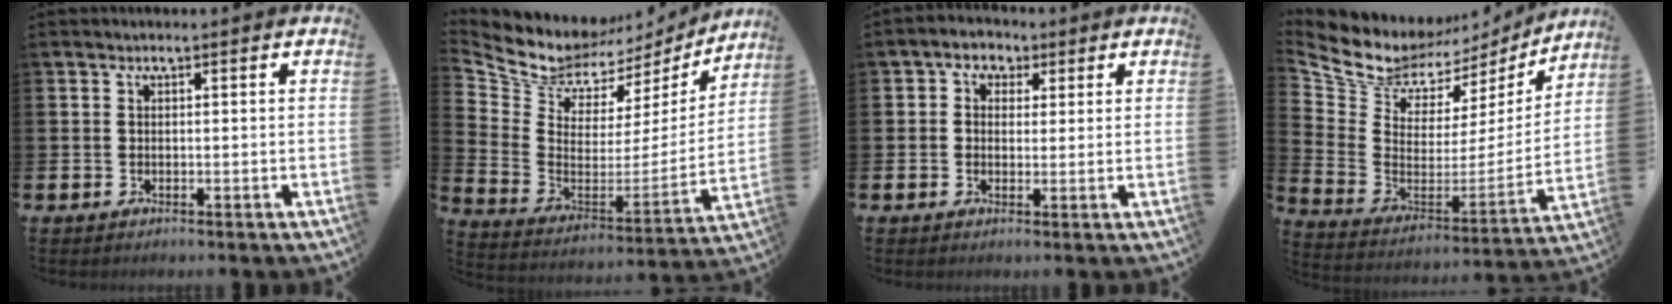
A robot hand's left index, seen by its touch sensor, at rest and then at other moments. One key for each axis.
{"total": 7.8, "fx": 7.1, "fy": 3.3, "fz": 0.9, "tx": -0.067, "ty": -0.059, "tz": 0.121}
{"total": 2.7, "fx": 1.4, "fy": 2.4, "fz": 0.2, "tx": -0.018, "ty": 0.003, "tz": 0.020}
{"total": 8.6, "fx": 7.3, "fy": 4.2, "fz": 1.6, "tx": -0.080, "ty": -0.053, "tz": 0.126}